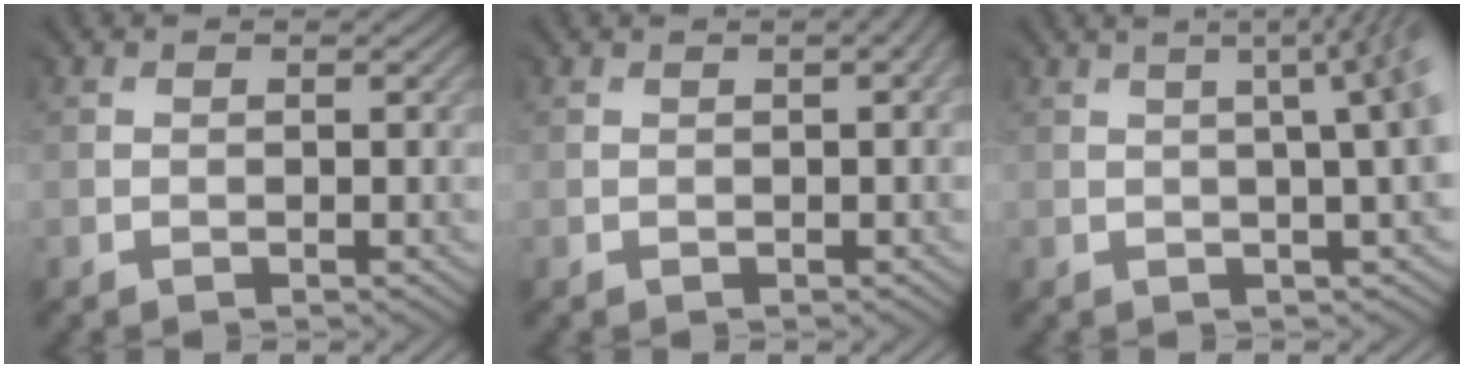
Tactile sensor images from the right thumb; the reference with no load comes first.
{"total": 0.8, "force": [0.0, -0.2, 0.8], "torque": [-0.009, 0.003, 0.003]}
{"total": 7.8, "force": [0.7, 2.0, 7.5], "torque": [-0.048, 0.040, -0.004]}